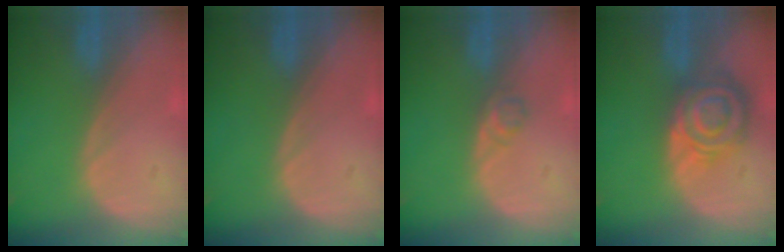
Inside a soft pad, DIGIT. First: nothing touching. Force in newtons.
{"total": 0.0}
{"total": 1.6, "press": 1.6, "slide": 0.2}
{"total": 8.4, "press": 7.3, "slide": 4.2}